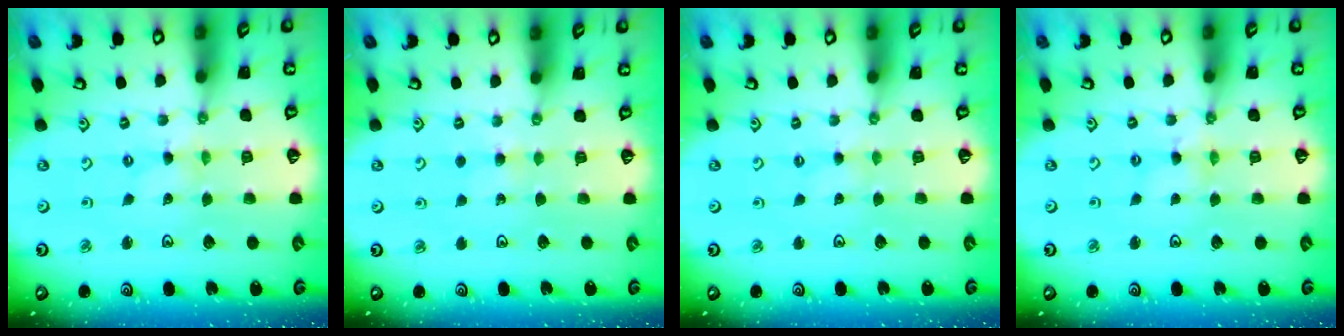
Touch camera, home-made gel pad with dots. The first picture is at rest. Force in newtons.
{"total": 3.7, "press": 3.7, "slide": 0.5}
{"total": 1.4, "press": 1.4, "slide": 0.3}
{"total": 2.0, "press": 2.0, "slide": 0.3}